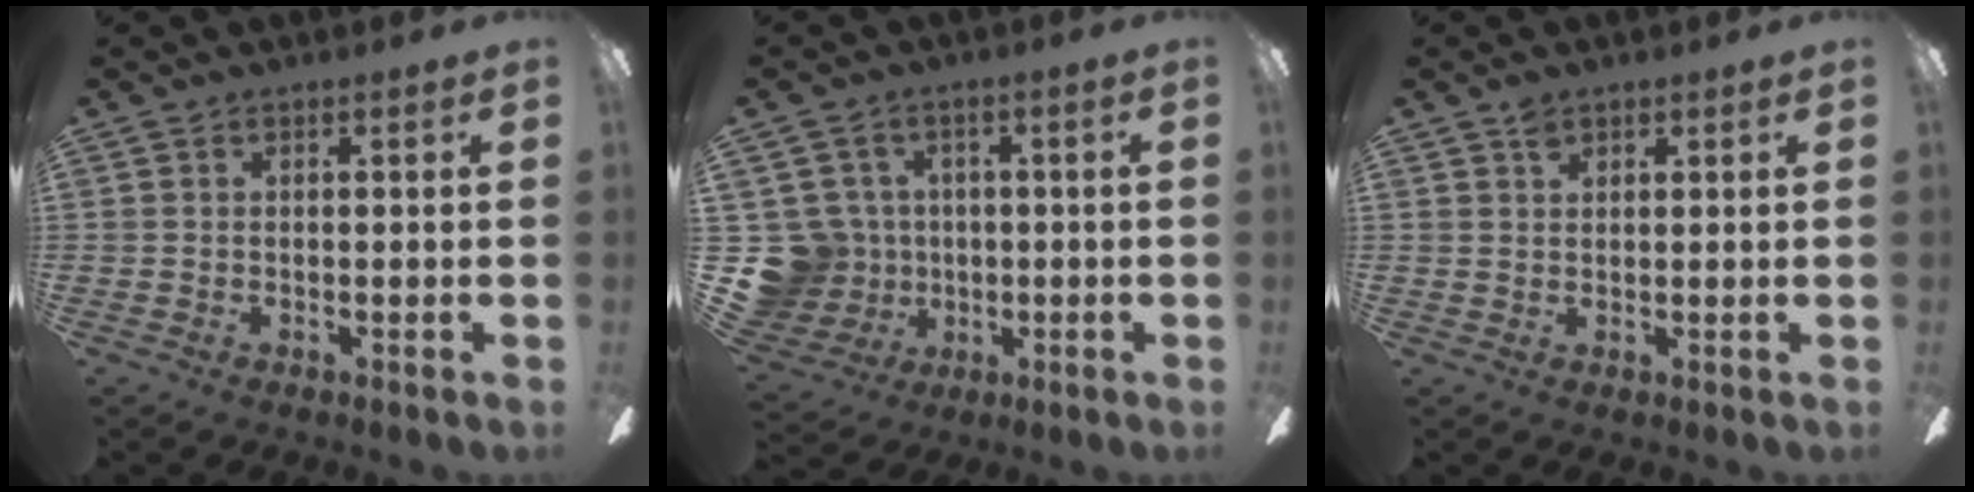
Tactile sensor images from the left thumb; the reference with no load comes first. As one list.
[{"total": 11.3, "force": [-0.1, 10.9, 2.9], "torque": [-0.106, 0.004, 0.007]}, {"total": 2.0, "force": [1.5, 1.1, 0.9], "torque": [-0.020, 0.001, 0.027]}]